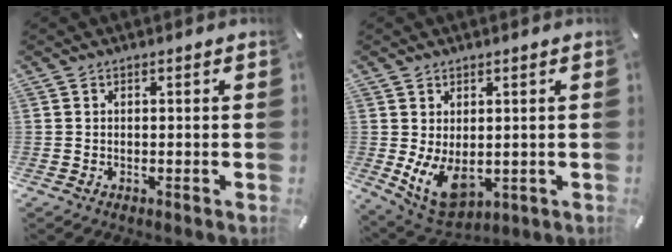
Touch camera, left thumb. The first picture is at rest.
{"total": 8.7, "force": [0.0, 5.9, 6.4], "torque": [-0.117, -0.014, 0.006]}